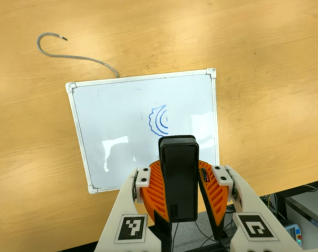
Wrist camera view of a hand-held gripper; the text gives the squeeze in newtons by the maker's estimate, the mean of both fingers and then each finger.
{"total": 10.4, "left": 10.1, "right": 10.8}